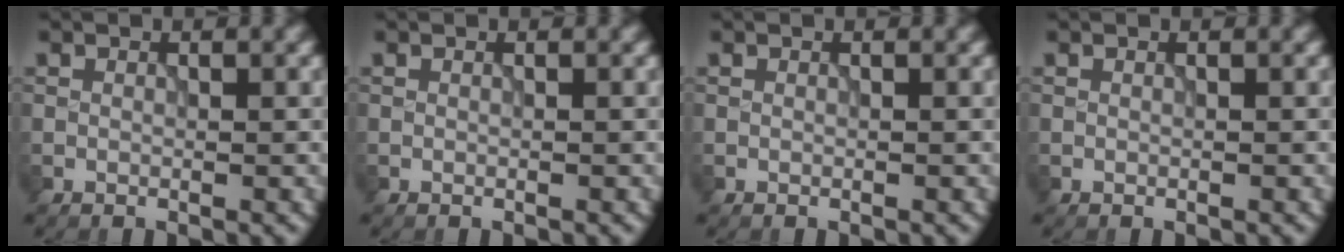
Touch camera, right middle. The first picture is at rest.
{"total": 0.0}
{"total": 0.0}
{"total": 0.0}